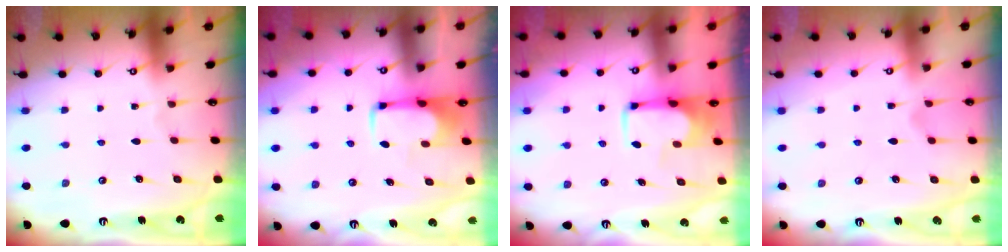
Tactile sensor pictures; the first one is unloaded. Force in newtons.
{"total": 1.8, "press": 1.7, "slide": 0.5}
{"total": 4.2, "press": 4.2, "slide": 0.5}
{"total": 1.2, "press": 0.3, "slide": 1.1}